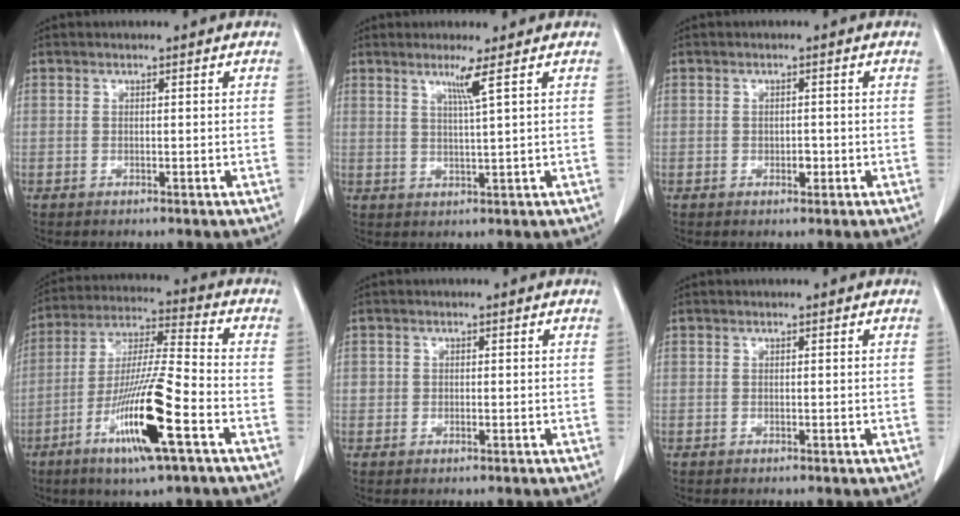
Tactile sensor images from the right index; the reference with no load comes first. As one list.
[{"total": 3.2, "force": [1.7, -1.2, 2.5], "torque": [-0.050, -0.009, 0.037]}, {"total": 1.2, "force": [-0.4, 0.8, 0.8], "torque": [-0.012, 0.001, -0.006]}, {"total": 15.6, "force": [-6.8, 0.6, 14.1], "torque": [-0.275, -0.018, -0.125]}, {"total": 0.8, "force": [-0.1, 0.8, 0.4], "torque": [-0.005, 0.002, -0.002]}, {"total": 0.0}]